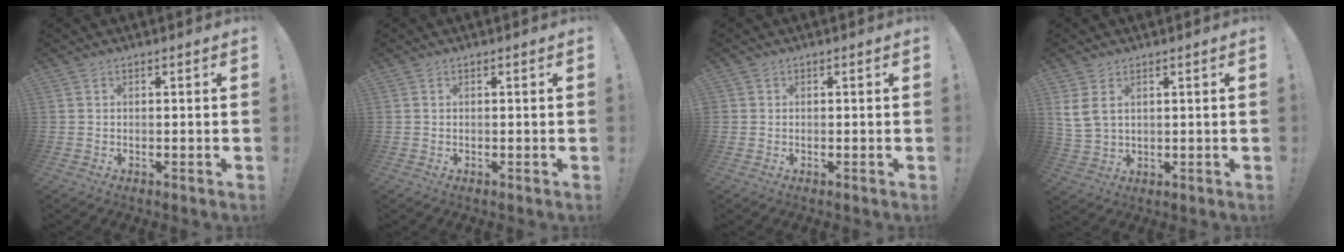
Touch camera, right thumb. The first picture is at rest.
{"total": 0.0}
{"total": 0.6, "force": [0.1, 0.6, 0.0], "torque": [-0.007, 0.003, 0.004]}
{"total": 5.7, "force": [2.7, 3.4, 3.8], "torque": [-0.067, -0.009, 0.053]}